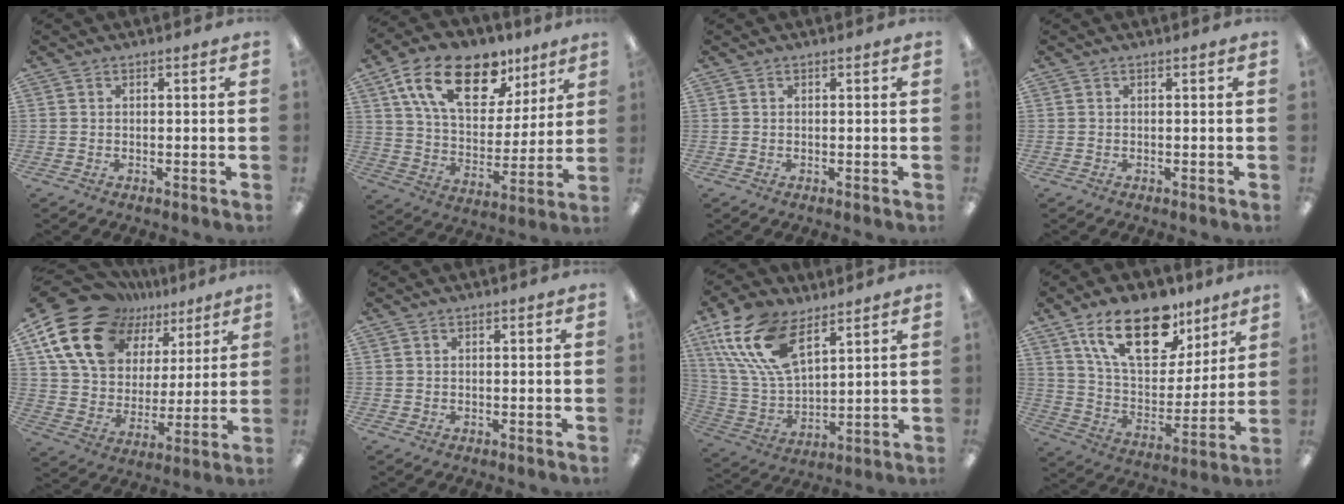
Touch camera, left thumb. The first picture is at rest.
{"total": 20.5, "force": [11.6, 11.3, 12.7], "torque": [-0.217, -0.043, 0.205]}
{"total": 0.0}
{"total": 0.0}
{"total": 20.8, "force": [12.0, 13.7, 10.1], "torque": [-0.211, -0.059, 0.223]}
{"total": 0.5, "force": [0.3, 0.4, 0.1], "torque": [-0.002, 0.005, 0.004]}
{"total": 18.8, "force": [10.0, 9.4, 12.9], "torque": [-0.294, -0.029, 0.177]}
{"total": 21.2, "force": [13.0, 10.8, 12.9], "torque": [-0.213, -0.056, 0.227]}